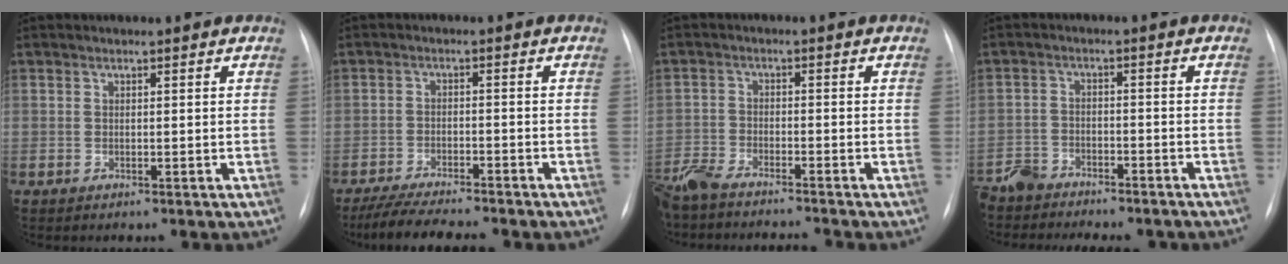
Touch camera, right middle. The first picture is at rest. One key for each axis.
{"total": 9.9, "fx": -8.6, "fy": 1.0, "fz": 4.9, "tx": -0.079, "ty": -0.019, "tz": -0.133}
{"total": 9.4, "fx": -8.6, "fy": 0.6, "fz": 3.7, "tx": -0.063, "ty": -0.015, "tz": -0.149}
{"total": 8.0, "fx": -7.6, "fy": 2.1, "fz": 1.6, "tx": -0.020, "ty": 0.001, "tz": -0.115}